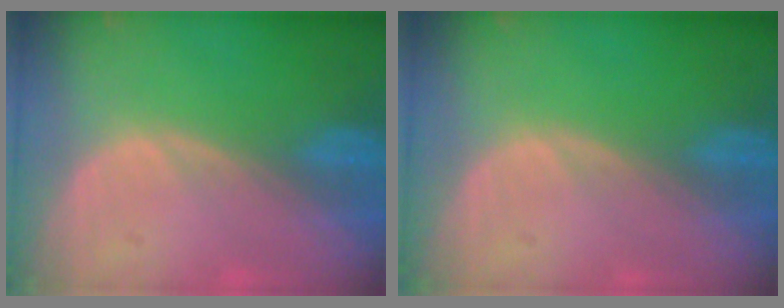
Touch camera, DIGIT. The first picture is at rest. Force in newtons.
{"total": 0.0}